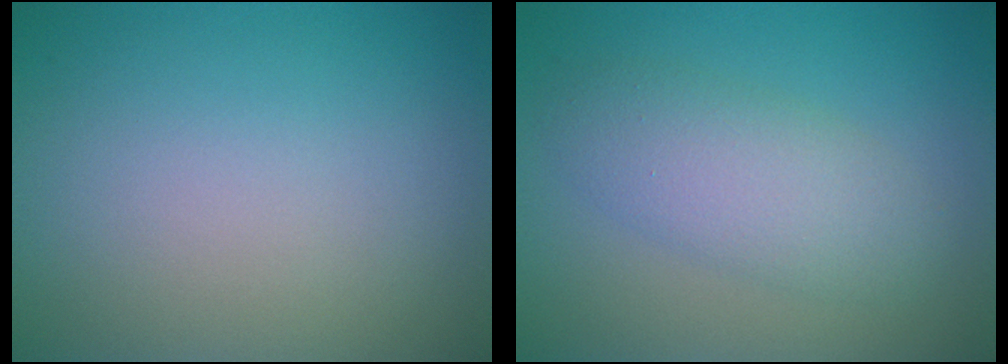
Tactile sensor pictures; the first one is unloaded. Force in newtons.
{"total": 4.0, "press": 4.0, "slide": 0.1}